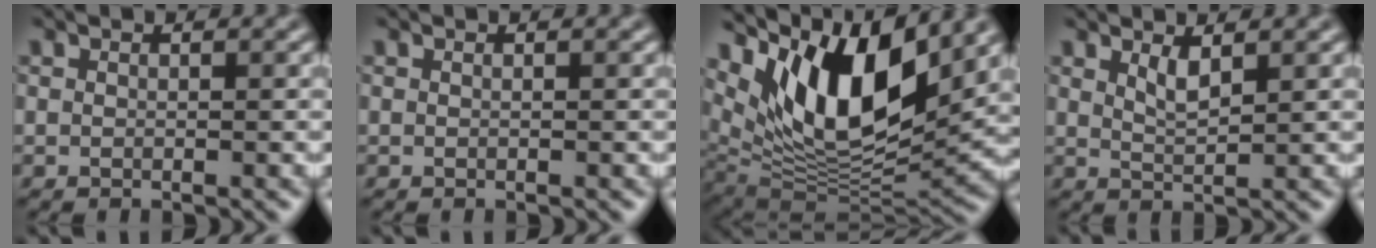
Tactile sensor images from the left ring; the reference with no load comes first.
{"total": 0.0}
{"total": 11.9, "force": [6.0, 4.8, 9.1], "torque": [-0.144, -0.011, 0.117]}
{"total": 1.7, "force": [1.1, 0.4, 1.2], "torque": [-0.025, -0.004, 0.022]}